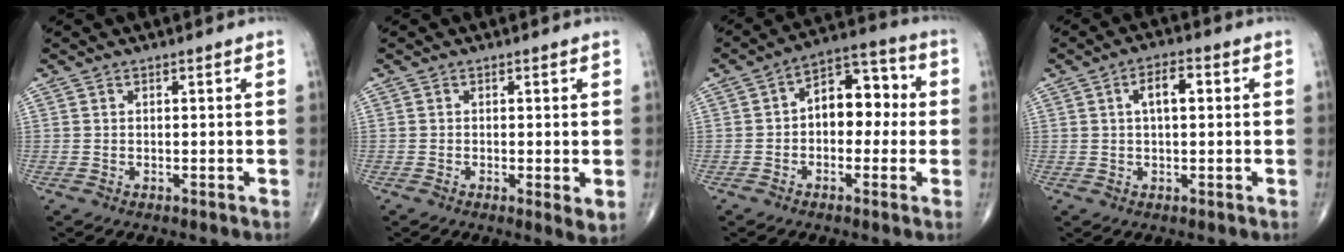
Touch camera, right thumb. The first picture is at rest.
{"total": 2.6, "force": [-0.3, 0.7, 2.5], "torque": [-0.046, -0.012, -0.011]}
{"total": 10.4, "force": [0.2, 6.8, 7.9], "torque": [-0.080, 0.037, -0.011]}
{"total": 5.0, "force": [1.1, 2.3, 4.4], "torque": [-0.068, 0.009, 0.014]}